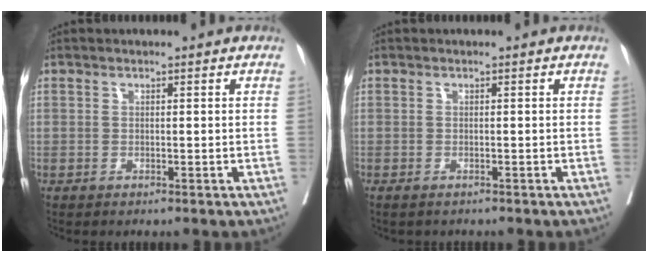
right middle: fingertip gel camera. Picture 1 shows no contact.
{"total": 1.0, "force": [-0.8, 0.5, 0.0], "torque": [-0.011, 0.000, -0.013]}